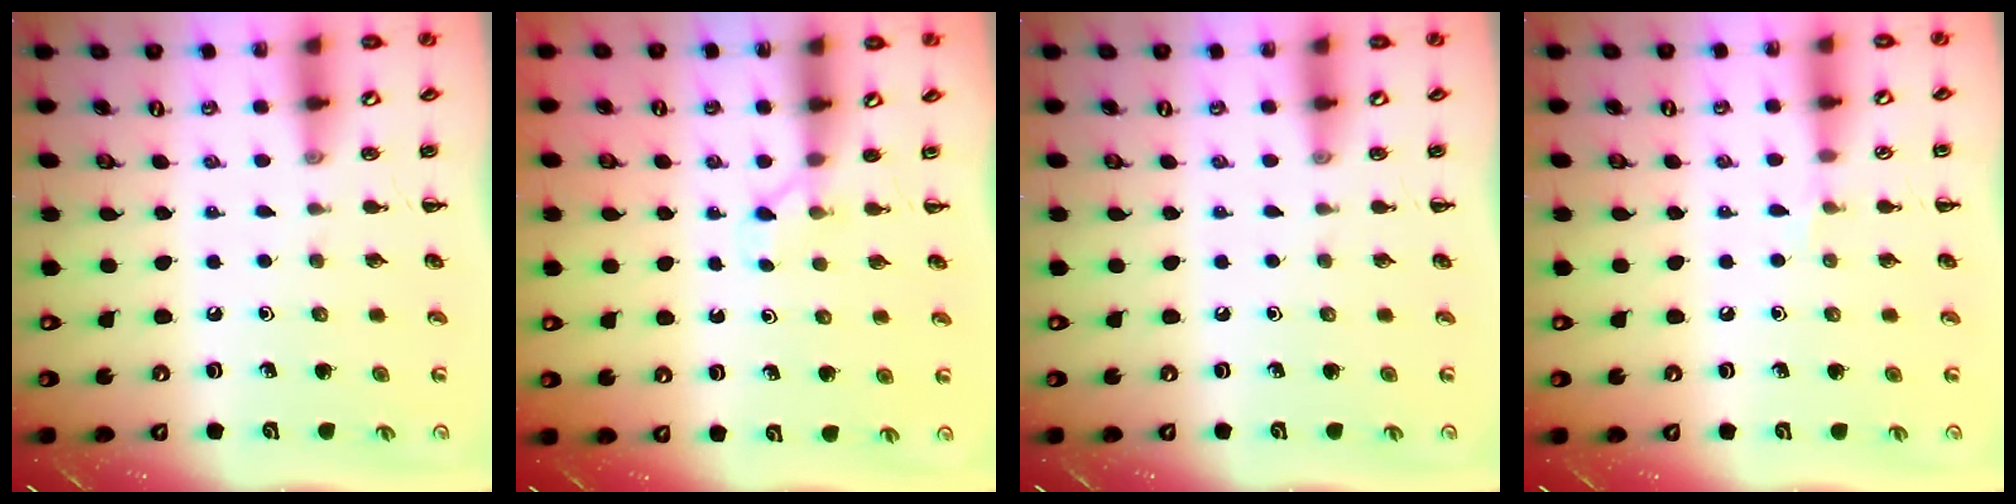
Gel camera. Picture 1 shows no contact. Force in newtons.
{"total": 2.4, "press": 2.3, "slide": 0.7}
{"total": 0.0}
{"total": 3.4, "press": 3.2, "slide": 1.3}